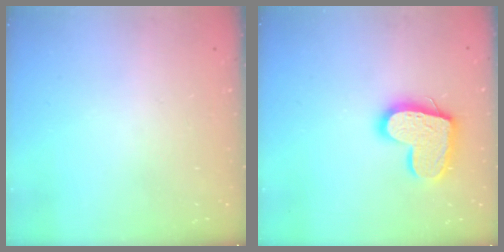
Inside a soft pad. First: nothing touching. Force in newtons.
{"total": 15.1, "press": 15.0, "slide": 1.0}